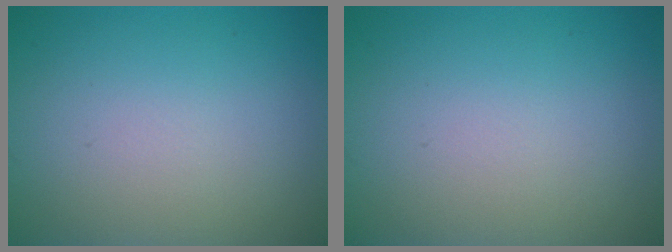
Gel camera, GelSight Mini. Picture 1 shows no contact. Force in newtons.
{"total": 0.0}